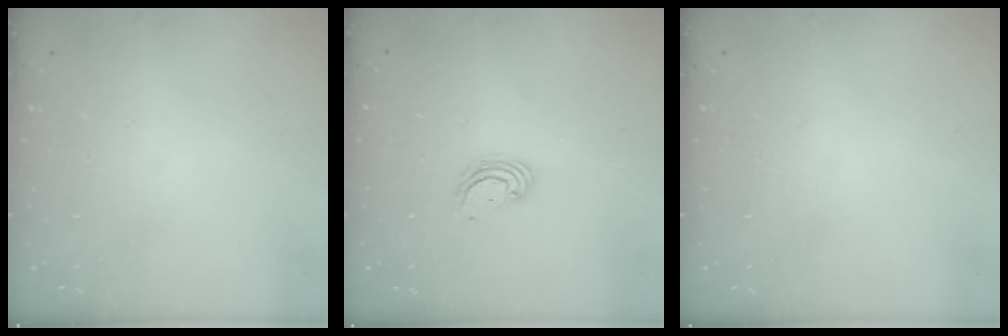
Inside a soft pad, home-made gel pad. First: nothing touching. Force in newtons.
{"total": 3.8, "press": 3.8, "slide": 0.1}
{"total": 0.0}